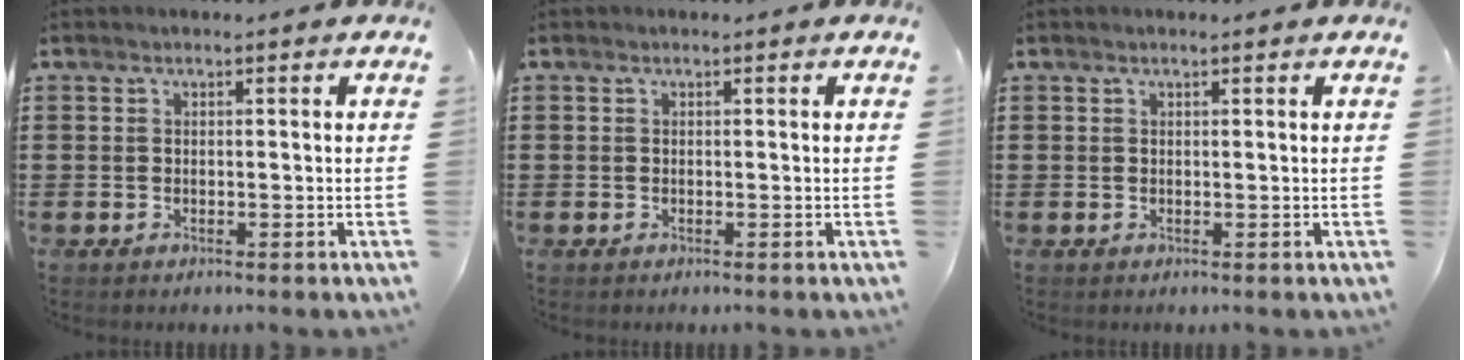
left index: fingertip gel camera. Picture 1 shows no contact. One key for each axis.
{"total": 0.0}
{"total": 0.0}